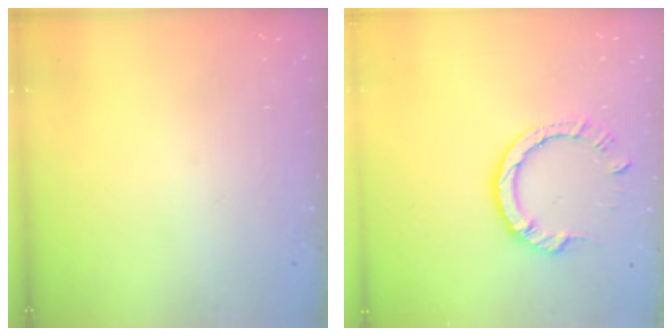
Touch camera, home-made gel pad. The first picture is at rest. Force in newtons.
{"total": 8.5, "press": 8.4, "slide": 1.0}